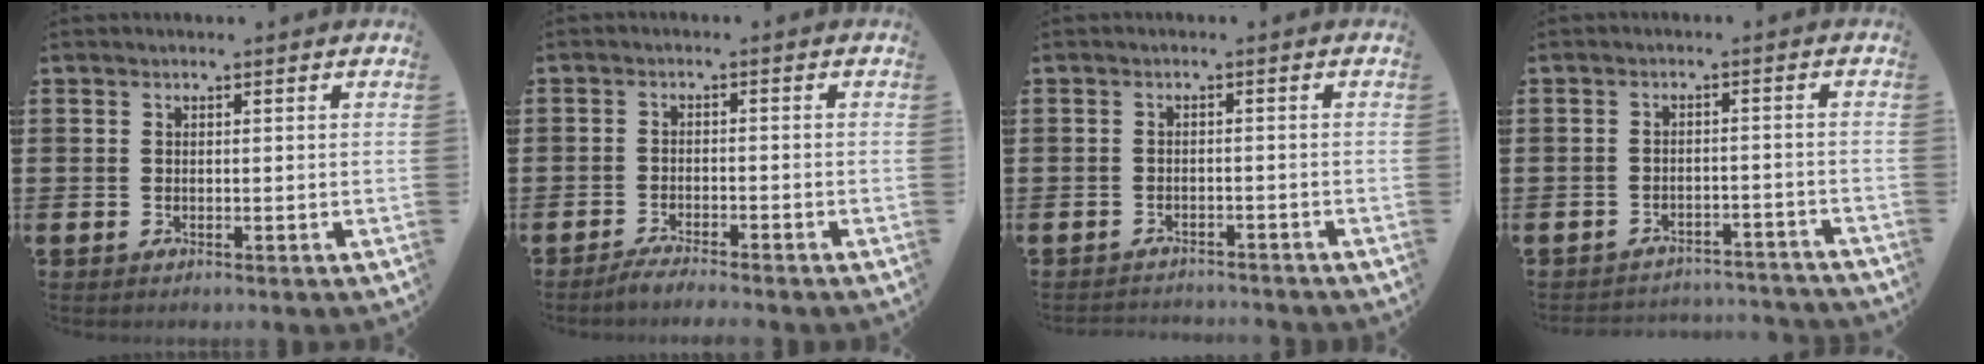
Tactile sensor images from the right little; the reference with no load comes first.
{"total": 2.1, "force": [-2.0, -0.1, 0.6], "torque": [-0.010, 0.005, -0.038]}
{"total": 1.1, "force": [-1.1, 0.0, -0.1], "torque": [-0.003, 0.003, -0.024]}
{"total": 2.3, "force": [-2.3, 0.1, -0.1], "torque": [-0.006, 0.003, -0.050]}